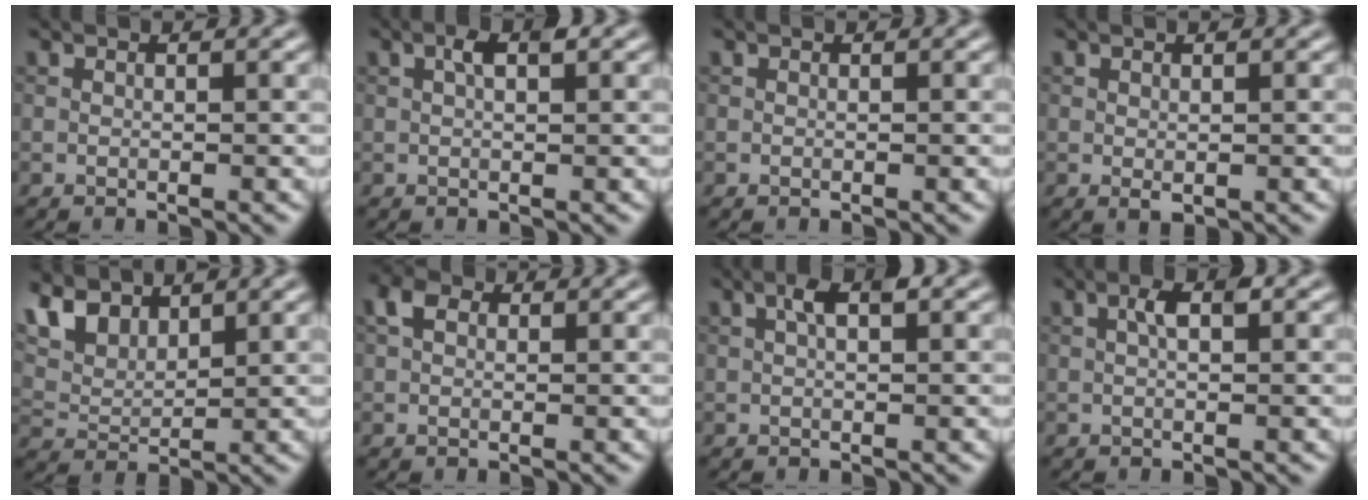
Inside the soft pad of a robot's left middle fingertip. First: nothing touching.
{"total": 1.9, "force": [0.6, 0.6, 1.6], "torque": [-0.030, 0.005, 0.009]}
{"total": 0.0}
{"total": 0.7, "force": [0.0, 0.4, 0.6], "torque": [-0.009, -0.002, 0.002]}
{"total": 5.7, "force": [4.1, 2.8, 3.0], "torque": [-0.073, 0.010, 0.073]}
{"total": 2.3, "force": [0.8, 1.6, 1.4], "torque": [-0.028, 0.007, 0.007]}
{"total": 2.2, "force": [0.7, 0.7, 1.9], "torque": [-0.033, 0.008, 0.009]}
{"total": 1.9, "force": [0.3, 0.6, 1.8], "torque": [-0.032, 0.006, 0.003]}